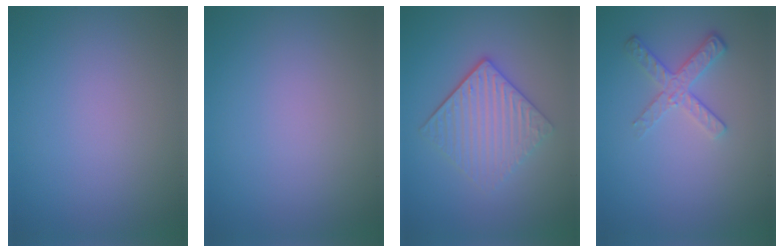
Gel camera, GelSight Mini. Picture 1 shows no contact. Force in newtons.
{"total": 0.0}
{"total": 4.3, "press": 3.4, "slide": 2.6}
{"total": 2.6, "press": 2.2, "slide": 1.4}